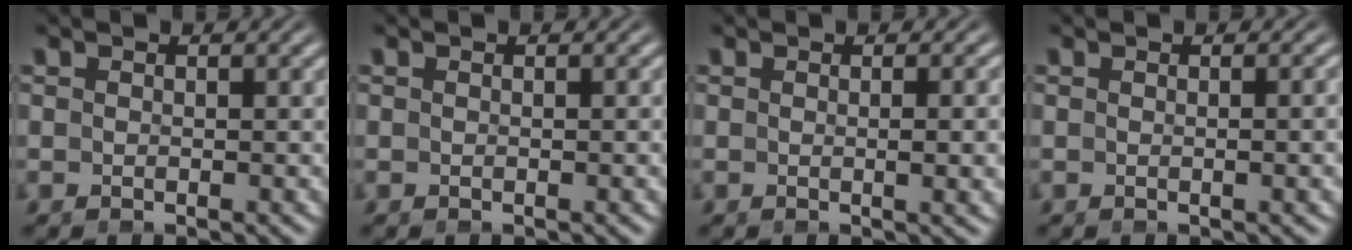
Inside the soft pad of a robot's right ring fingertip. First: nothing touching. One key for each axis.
{"total": 0.0}
{"total": 1.6, "fx": 0.2, "fy": -0.3, "fz": 1.5, "tx": -0.025, "ty": -0.002, "tz": 0.005}
{"total": 1.0, "fx": -0.1, "fy": -0.4, "fz": 0.9, "tx": -0.018, "ty": 0.001, "tz": 0.000}